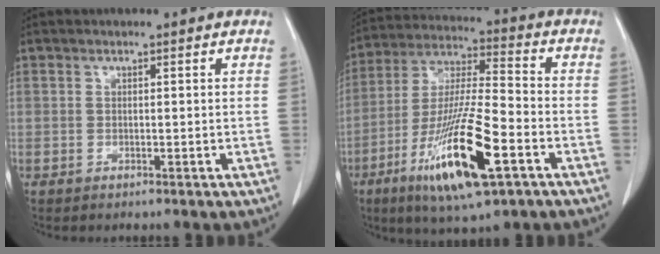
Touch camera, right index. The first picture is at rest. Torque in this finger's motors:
{"motor_torque": [1.97, -0.17, 1.05, 0.21]}